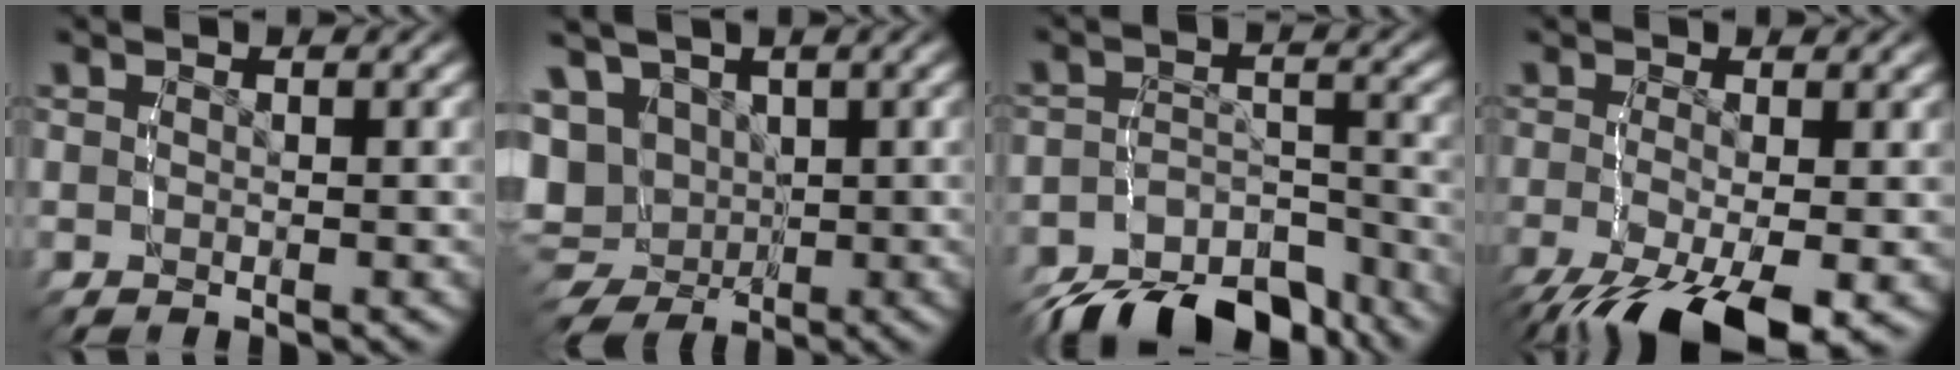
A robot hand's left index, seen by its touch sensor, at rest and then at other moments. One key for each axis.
{"total": 9.8, "fx": -0.3, "fy": 9.0, "fz": 3.9, "tx": -0.121, "ty": -0.049, "tz": 0.009}
{"total": 9.3, "fx": -8.0, "fy": 3.3, "fz": 3.4, "tx": -0.030, "ty": -0.010, "tz": -0.128}
{"total": 7.1, "fx": -4.0, "fy": 2.6, "fz": 5.2, "tx": -0.120, "ty": -0.039, "tz": -0.044}